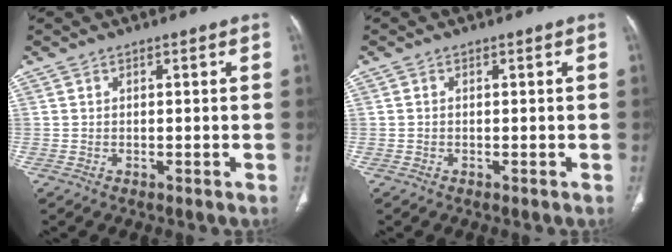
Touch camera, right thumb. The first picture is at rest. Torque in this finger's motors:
{"motor_torque": [0.01, 0.21, 0.33, -0.22, 0.01]}